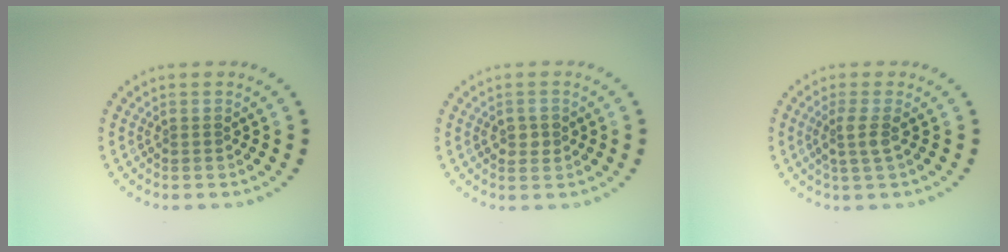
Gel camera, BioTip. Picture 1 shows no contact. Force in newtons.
{"total": 1.5, "press": 1.5, "slide": 0.1}
{"total": 1.9, "press": 1.4, "slide": 1.2}